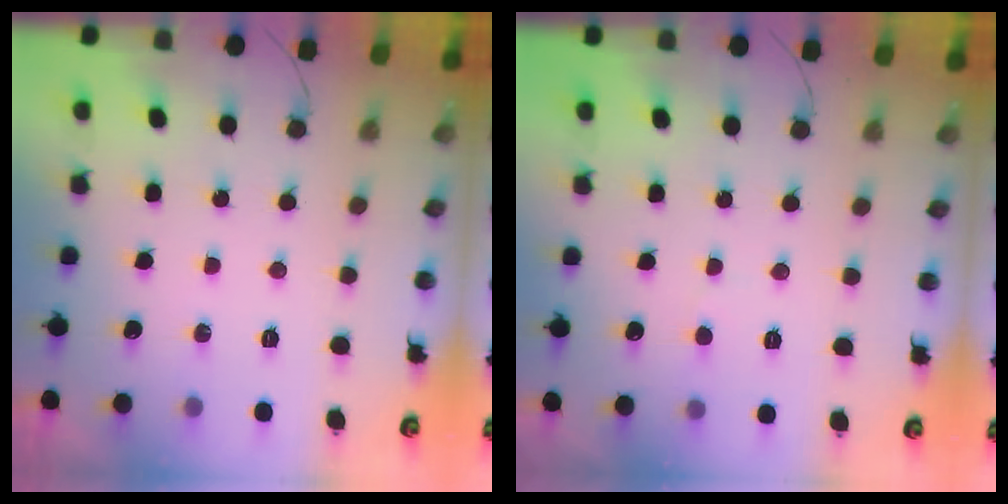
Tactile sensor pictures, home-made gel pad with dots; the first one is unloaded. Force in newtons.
{"total": 2.6, "press": 2.6, "slide": 0.2}